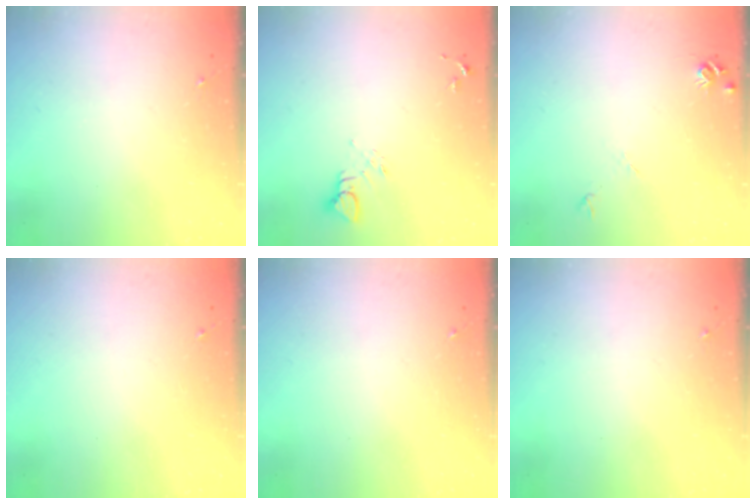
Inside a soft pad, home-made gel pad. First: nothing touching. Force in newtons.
{"total": 3.8, "press": 3.7, "slide": 0.4}
{"total": 5.5, "press": 5.5, "slide": 0.7}
{"total": 0.0}
{"total": 0.0}
{"total": 0.0}